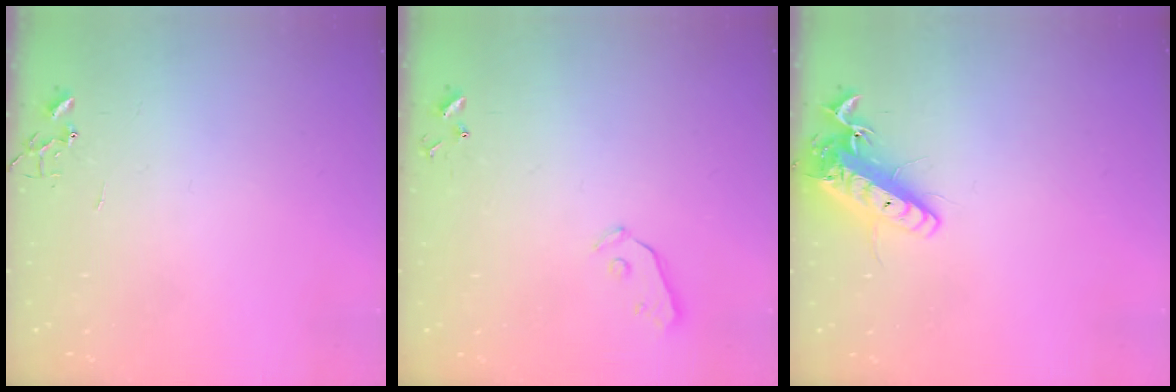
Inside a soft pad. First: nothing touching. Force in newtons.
{"total": 3.8, "press": 3.8, "slide": 0.4}
{"total": 14.5, "press": 14.2, "slide": 2.8}